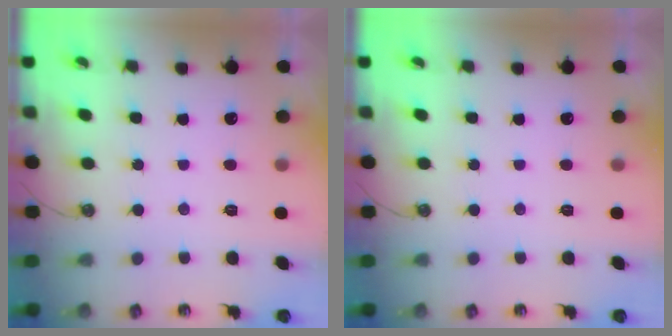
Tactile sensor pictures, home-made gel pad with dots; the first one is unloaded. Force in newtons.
{"total": 0.0}